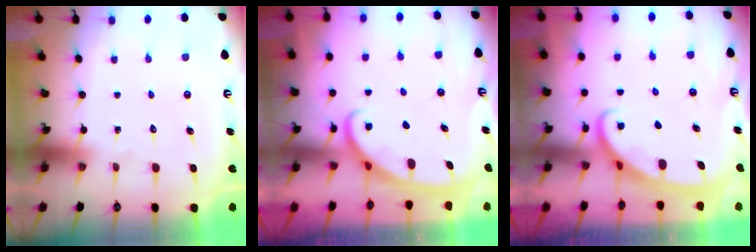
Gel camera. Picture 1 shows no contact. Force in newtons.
{"total": 3.0, "press": 3.0, "slide": 0.4}
{"total": 2.7, "press": 2.7, "slide": 0.4}